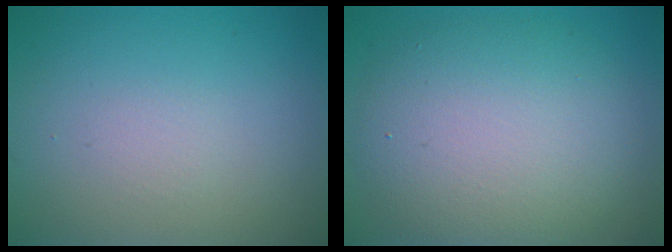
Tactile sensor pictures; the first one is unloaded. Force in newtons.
{"total": 8.3, "press": 8.3, "slide": 0.8}